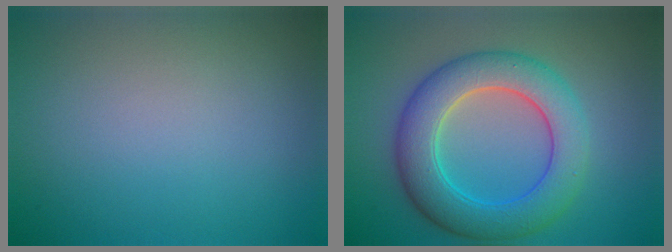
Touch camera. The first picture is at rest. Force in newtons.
{"total": 7.3, "press": 7.3, "slide": 0.3}